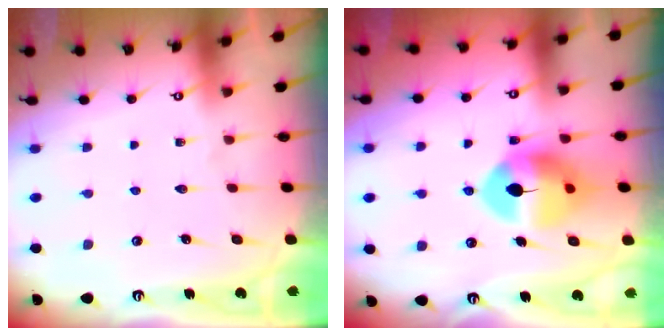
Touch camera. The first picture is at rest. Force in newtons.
{"total": 11.2, "press": 11.0, "slide": 2.0}